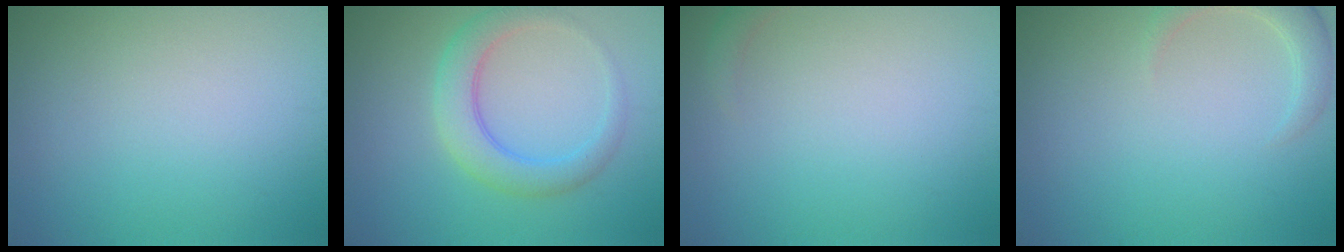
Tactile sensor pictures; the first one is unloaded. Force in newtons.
{"total": 3.9, "press": 3.9, "slide": 0.0}
{"total": 1.0, "press": 1.0, "slide": 0.2}
{"total": 2.7, "press": 2.6, "slide": 0.5}